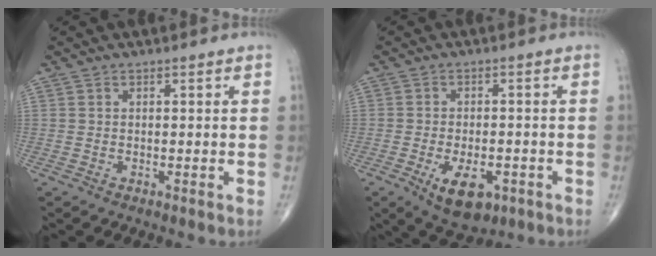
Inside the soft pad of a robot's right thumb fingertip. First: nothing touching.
{"total": 8.6, "force": [-3.6, 4.5, 6.4], "torque": [-0.090, 0.003, -0.046]}